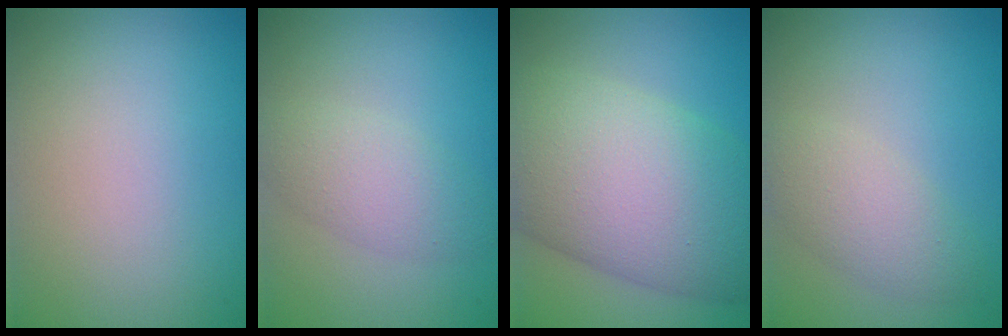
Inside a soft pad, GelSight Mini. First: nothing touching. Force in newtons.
{"total": 2.9, "press": 2.9, "slide": 0.1}
{"total": 12.6, "press": 12.6, "slide": 0.5}
{"total": 3.0, "press": 3.0, "slide": 0.1}